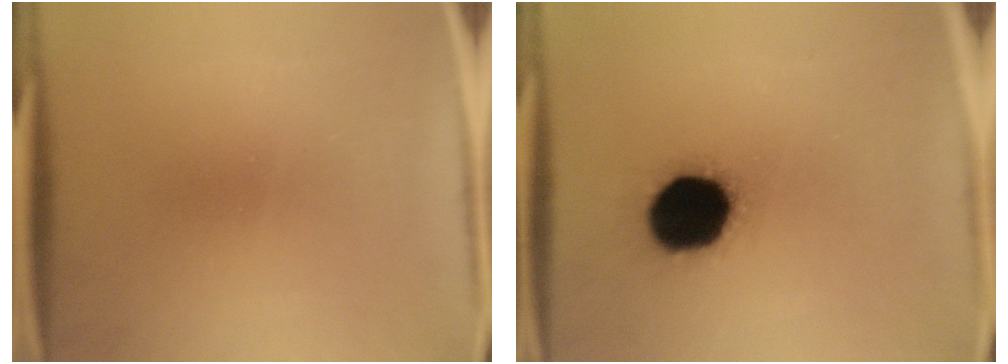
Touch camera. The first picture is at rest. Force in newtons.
{"total": 19.4}